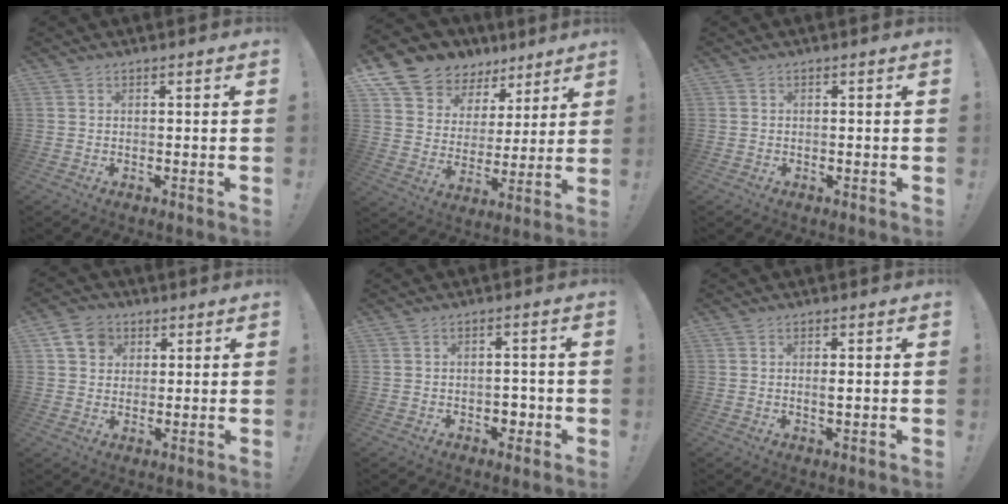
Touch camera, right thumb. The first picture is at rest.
{"total": 10.9, "force": [8.0, 7.2, 2.0], "torque": [-0.050, -0.065, 0.157]}
{"total": 0.7, "force": [-0.1, 0.6, -0.2], "torque": [0.004, 0.003, -0.003]}
{"total": 7.5, "force": [2.8, 6.2, 3.1], "torque": [-0.049, 0.000, 0.056]}
{"total": 3.7, "force": [-1.1, 3.0, 1.9], "torque": [-0.015, 0.001, -0.021]}
{"total": 1.6, "force": [0.2, 0.4, 1.6], "torque": [-0.022, -0.005, 0.001]}